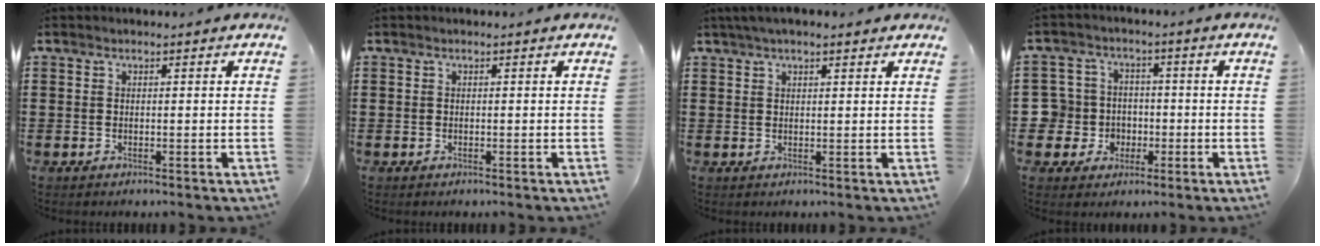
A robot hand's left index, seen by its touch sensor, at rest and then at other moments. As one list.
[{"total": 0.0}, {"total": 2.7, "force": [2.0, 0.6, 1.7], "torque": [-0.037, 0.007, 0.037]}, {"total": 6.4, "force": [-1.0, 6.3, 0.6], "torque": [-0.052, 0.007, -0.018]}]